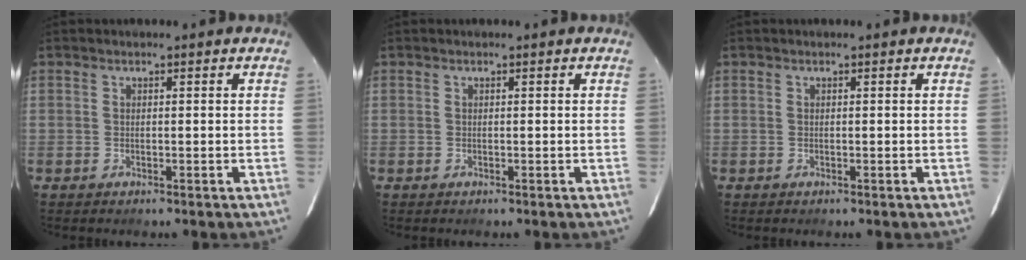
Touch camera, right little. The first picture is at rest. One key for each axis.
{"total": 0.0}
{"total": 0.0}